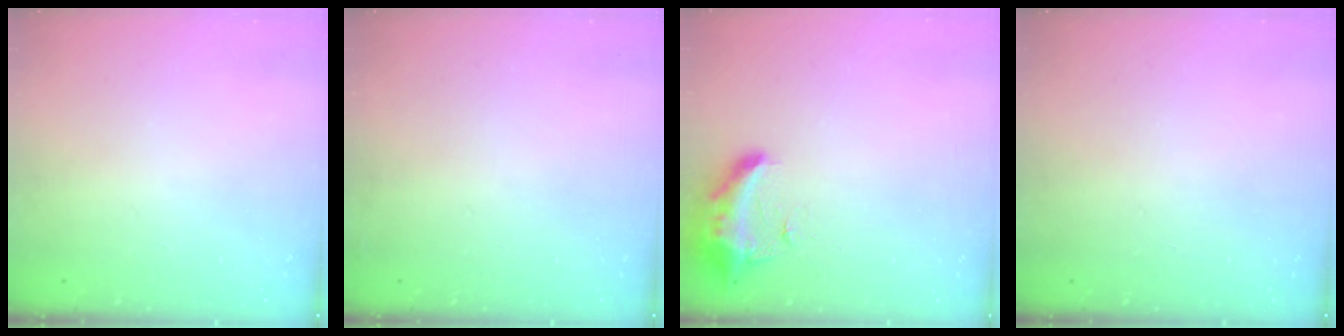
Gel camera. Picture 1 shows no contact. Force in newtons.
{"total": 2.9, "press": 2.4, "slide": 1.6}
{"total": 15.9, "press": 11.4, "slide": 11.1}
{"total": 0.0}